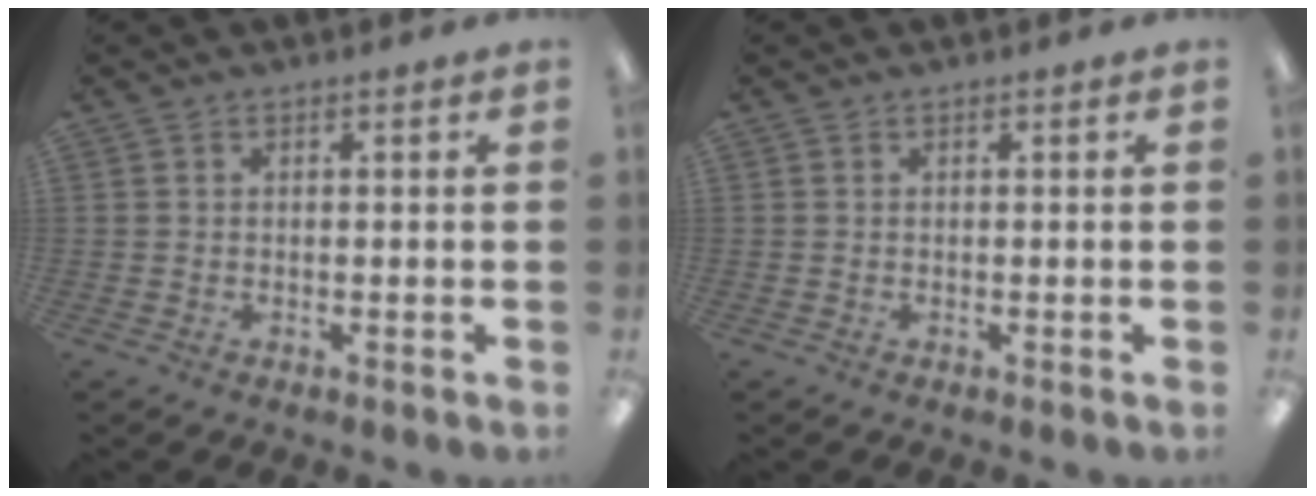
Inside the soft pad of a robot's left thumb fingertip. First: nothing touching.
{"total": 0.0}